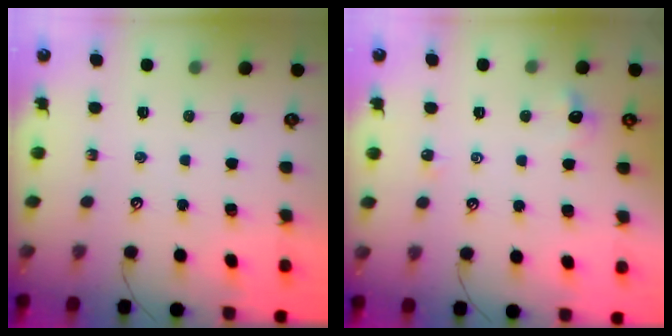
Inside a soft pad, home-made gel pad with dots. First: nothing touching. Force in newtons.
{"total": 1.3, "press": 1.2, "slide": 0.5}